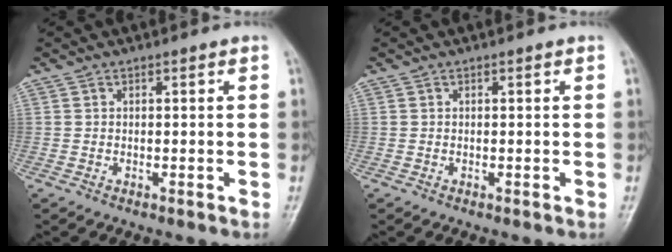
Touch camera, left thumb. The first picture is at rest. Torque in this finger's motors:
{"motor_torque": [0.00, 0.00, -0.05, -0.03, 0.00]}